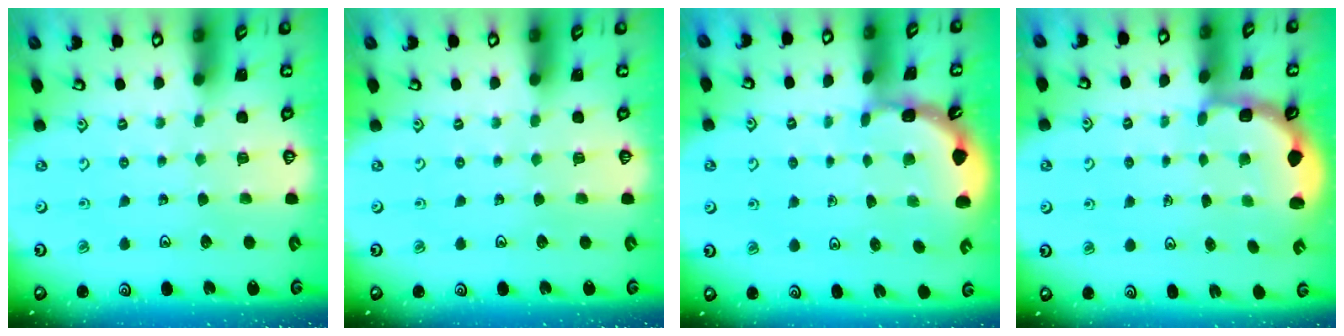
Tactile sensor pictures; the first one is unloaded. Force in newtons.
{"total": 0.0}
{"total": 1.5, "press": 1.5, "slide": 0.1}
{"total": 2.8, "press": 2.3, "slide": 1.7}